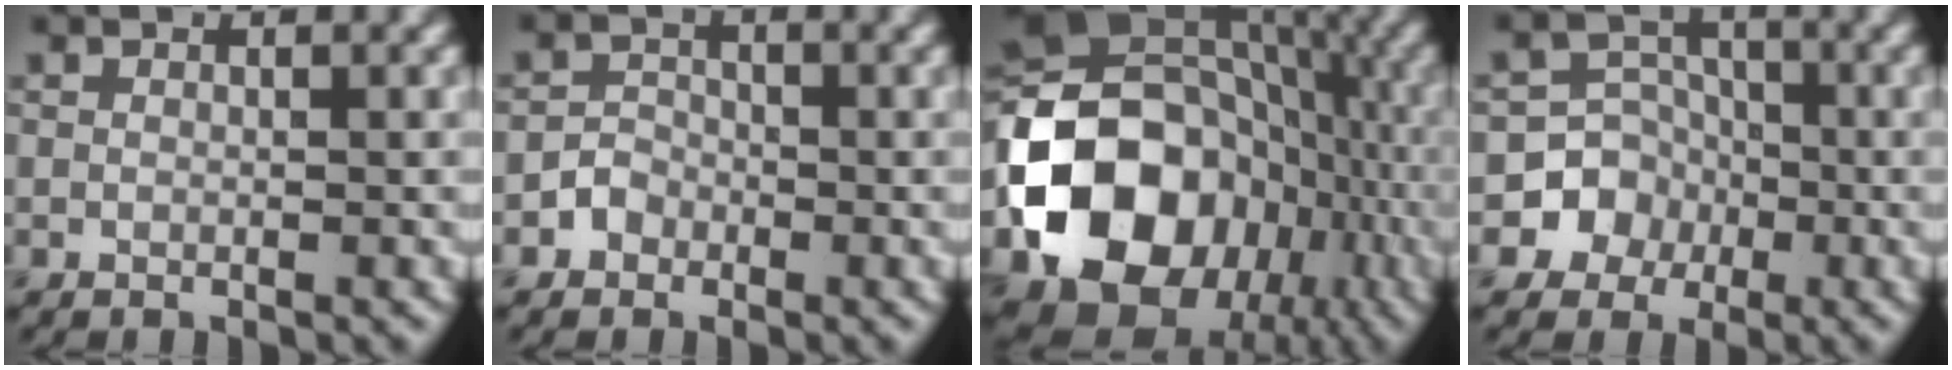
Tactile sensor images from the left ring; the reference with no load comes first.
{"total": 1.5, "force": [-0.8, 1.3, 0.2], "torque": [0.005, 0.007, -0.016]}
{"total": 16.6, "force": [-4.9, 13.0, 9.1], "torque": [-0.161, -0.012, -0.090]}
{"total": 6.1, "force": [-2.2, 5.7, 0.4], "torque": [0.026, 0.011, -0.057]}